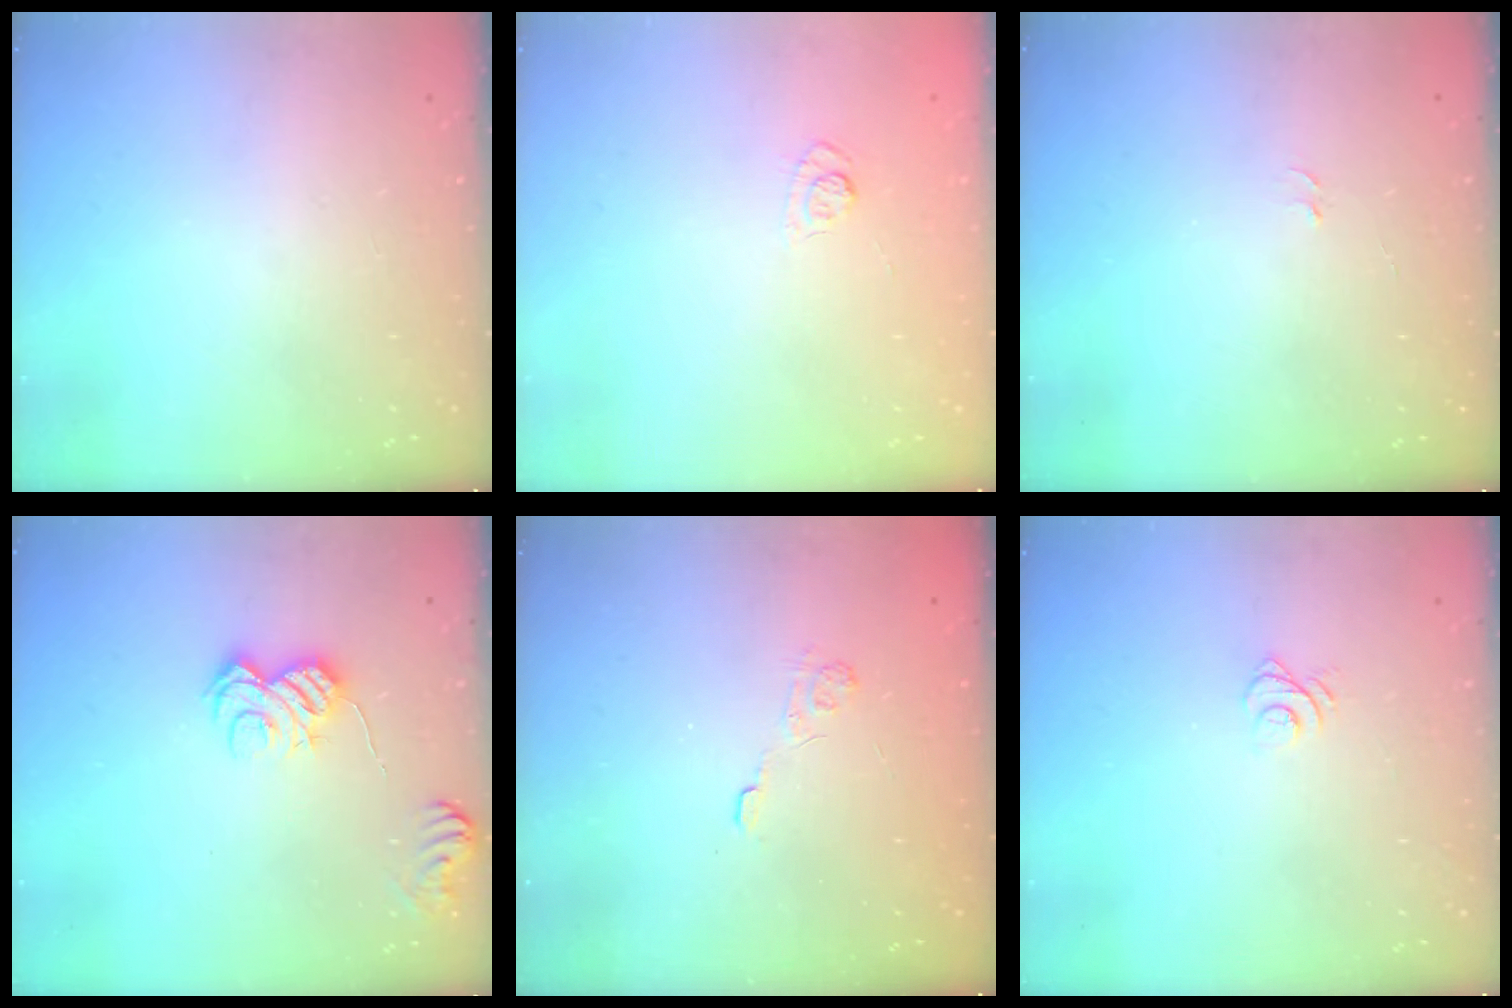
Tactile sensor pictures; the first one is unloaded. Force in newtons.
{"total": 3.5, "press": 3.1, "slide": 1.6}
{"total": 3.2, "press": 3.2, "slide": 0.2}
{"total": 8.2, "press": 8.2, "slide": 0.8}
{"total": 2.9, "press": 2.4, "slide": 1.5}
{"total": 6.7, "press": 6.7, "slide": 0.5}